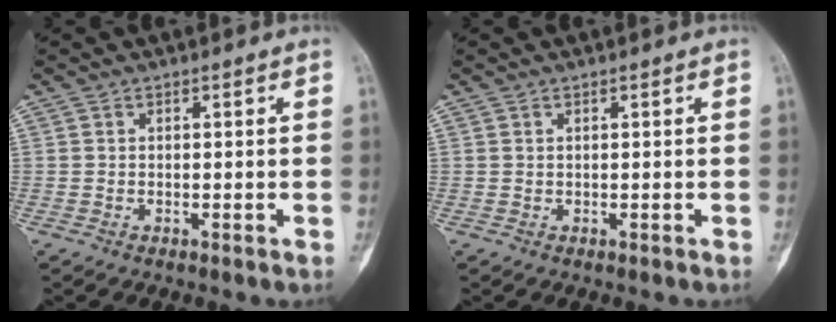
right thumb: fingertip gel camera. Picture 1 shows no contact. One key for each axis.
{"total": 0.0}